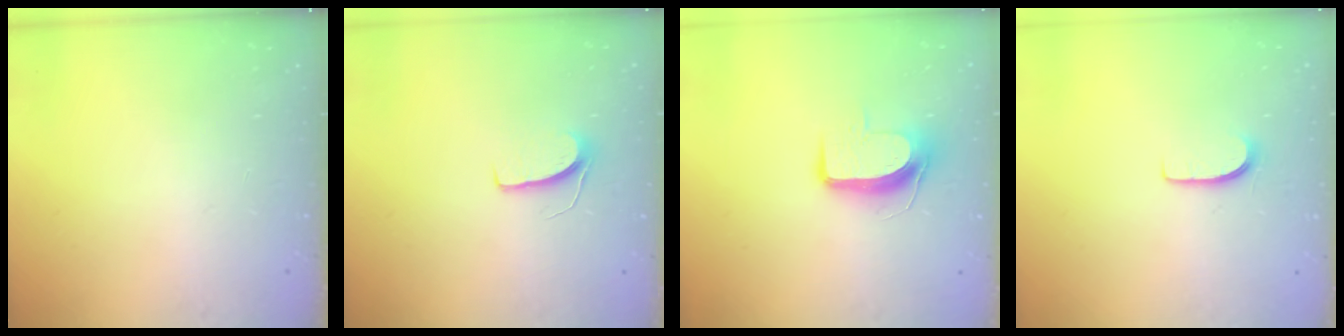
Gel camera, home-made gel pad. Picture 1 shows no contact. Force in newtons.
{"total": 6.2, "press": 6.2, "slide": 0.5}
{"total": 9.2, "press": 9.1, "slide": 0.9}
{"total": 5.4, "press": 5.3, "slide": 0.5}